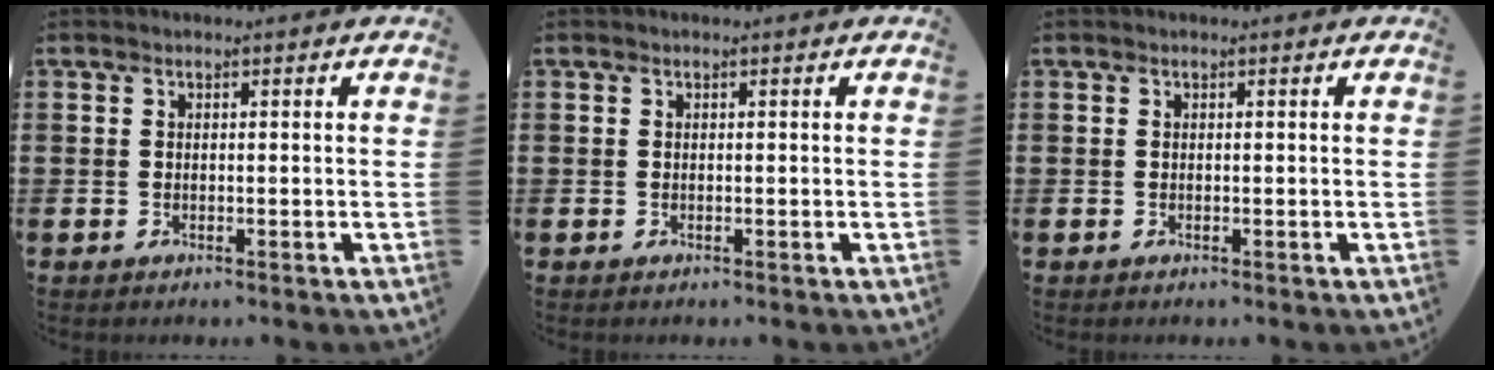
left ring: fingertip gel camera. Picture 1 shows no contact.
{"total": 0.0}
{"total": 0.0}